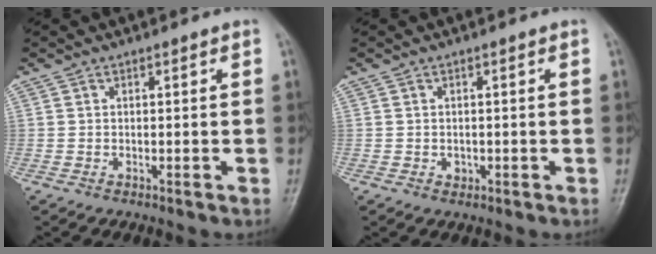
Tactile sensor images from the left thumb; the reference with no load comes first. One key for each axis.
{"total": 1.1, "fx": -0.3, "fy": 1.0, "fz": 0.3, "tx": 0.004, "ty": 0.003, "tz": -0.001}